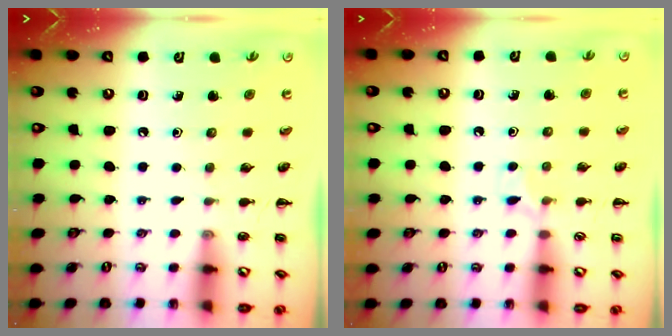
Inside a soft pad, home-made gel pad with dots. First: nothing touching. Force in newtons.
{"total": 5.6, "press": 5.2, "slide": 1.9}